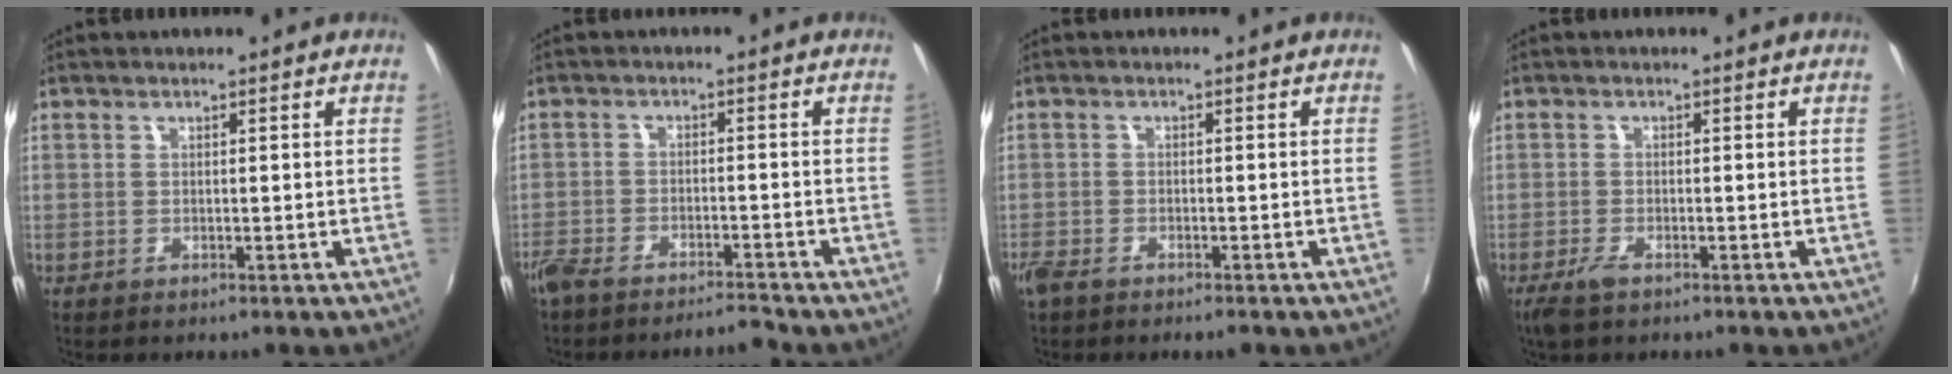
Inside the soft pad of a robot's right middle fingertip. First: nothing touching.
{"total": 6.5, "force": [-6.1, 1.0, 2.1], "torque": [-0.064, -0.009, -0.106]}
{"total": 3.9, "force": [-3.0, 1.4, 2.0], "torque": [-0.055, -0.012, -0.060]}
{"total": 2.8, "force": [-2.0, 0.8, 1.8], "torque": [-0.047, -0.006, -0.039]}